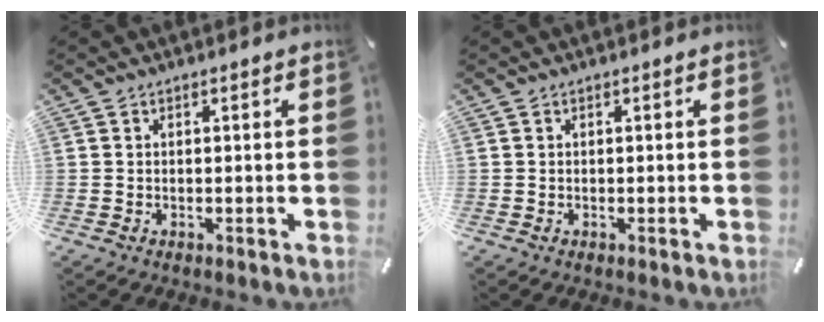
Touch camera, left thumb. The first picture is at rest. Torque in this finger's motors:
{"motor_torque": [-0.03, -0.03, -0.02, 0.02, 0.00]}